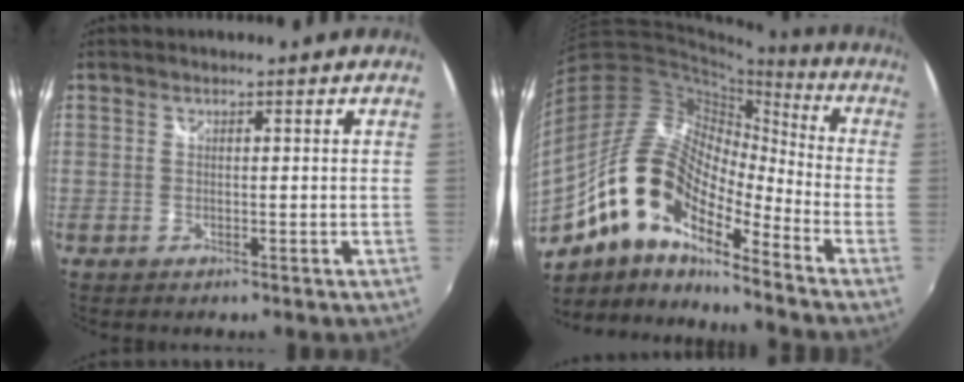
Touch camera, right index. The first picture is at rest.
{"total": 19.1, "force": [-10.3, 7.7, 14.1], "torque": [-0.247, -0.012, -0.210]}